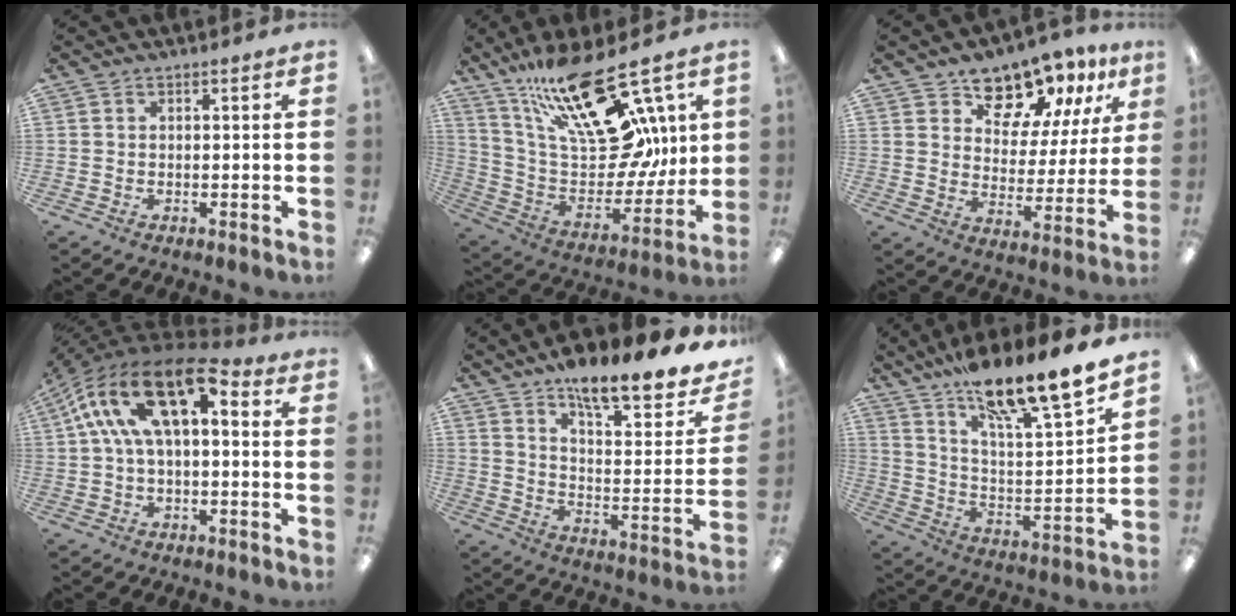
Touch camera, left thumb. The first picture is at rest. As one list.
[{"total": 28.2, "force": [16.7, 11.4, 19.7], "torque": [-0.347, -0.102, 0.285]}, {"total": 13.3, "force": [10.9, 6.6, 3.9], "torque": [-0.065, -0.084, 0.201]}, {"total": 18.5, "force": [7.4, 9.3, 14.2], "torque": [-0.262, -0.041, 0.124]}, {"total": 15.4, "force": [12.6, 4.0, 7.9], "torque": [-0.121, -0.090, 0.211]}, {"total": 18.4, "force": [15.6, 2.0, 9.6], "torque": [-0.154, -0.117, 0.254]}]